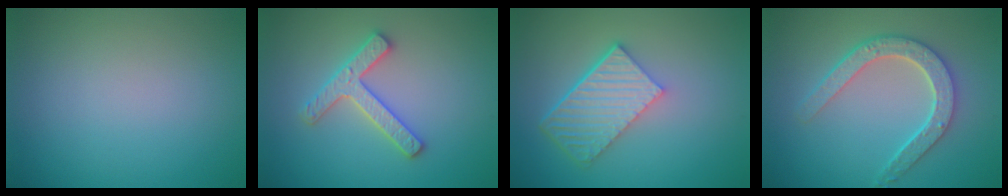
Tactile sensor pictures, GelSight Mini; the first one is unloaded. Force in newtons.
{"total": 2.8, "press": 2.8, "slide": 0.6}
{"total": 6.1, "press": 4.2, "slide": 4.4}
{"total": 4.6, "press": 3.7, "slide": 2.6}